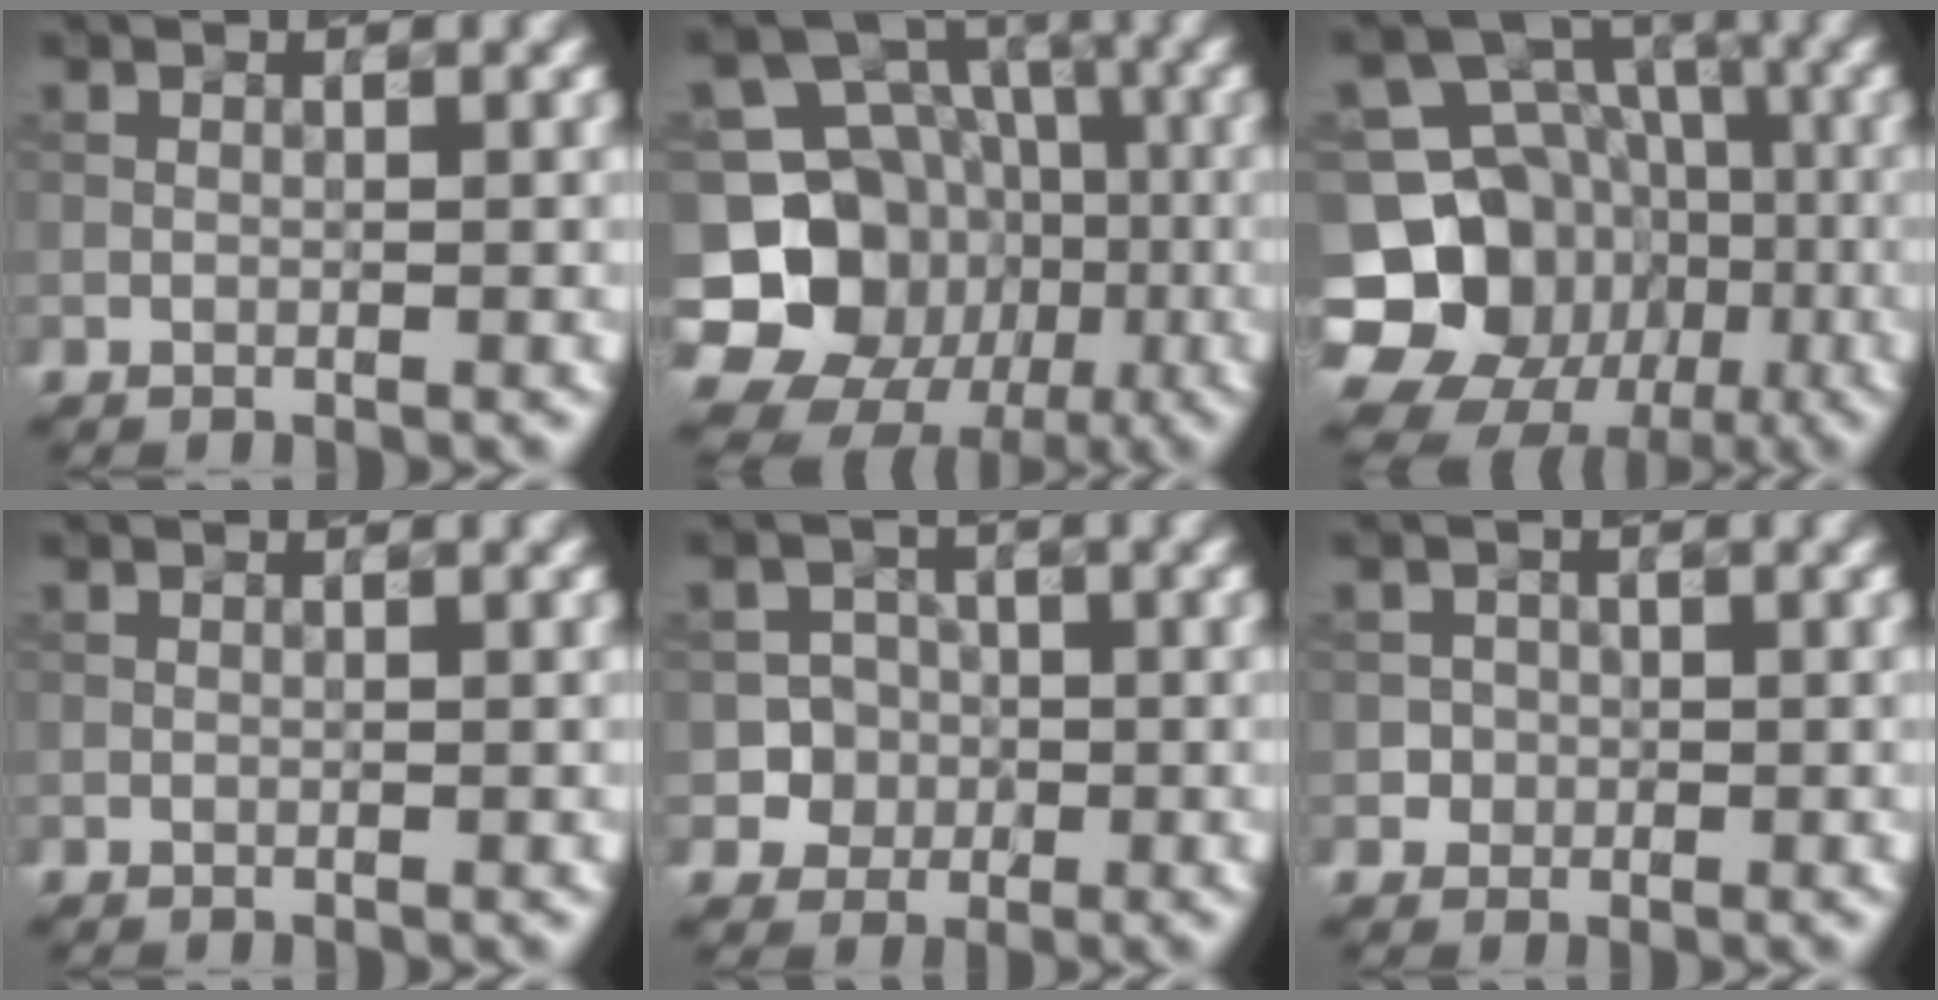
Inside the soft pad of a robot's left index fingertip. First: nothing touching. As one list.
[{"total": 15.2, "force": [-4.8, 13.3, 5.5], "torque": [-0.108, -0.006, -0.093]}, {"total": 17.3, "force": [-5.7, 15.2, 6.0], "torque": [-0.125, -0.007, -0.103]}, {"total": 0.0}, {"total": 3.9, "force": [-1.3, 3.7, 0.3], "torque": [0.019, 0.012, -0.035]}, {"total": 1.4, "force": [-0.3, 1.4, 0.0], "torque": [0.016, 0.004, -0.007]}]